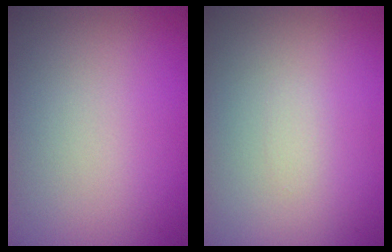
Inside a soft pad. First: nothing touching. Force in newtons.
{"total": 0.5, "press": 0.5, "slide": 0.0}